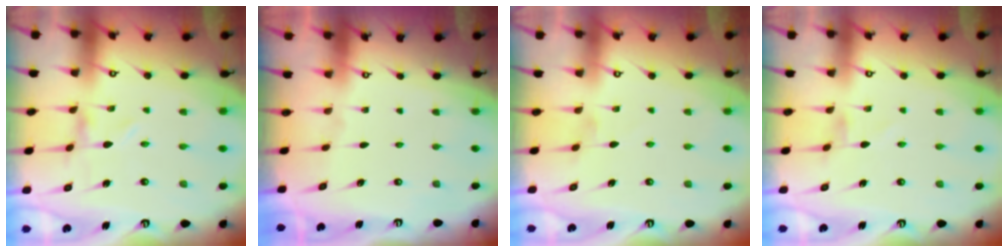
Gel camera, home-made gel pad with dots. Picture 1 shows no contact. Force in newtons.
{"total": 0.0}
{"total": 1.3, "press": 1.3, "slide": 0.3}
{"total": 0.6, "press": 0.5, "slide": 0.3}